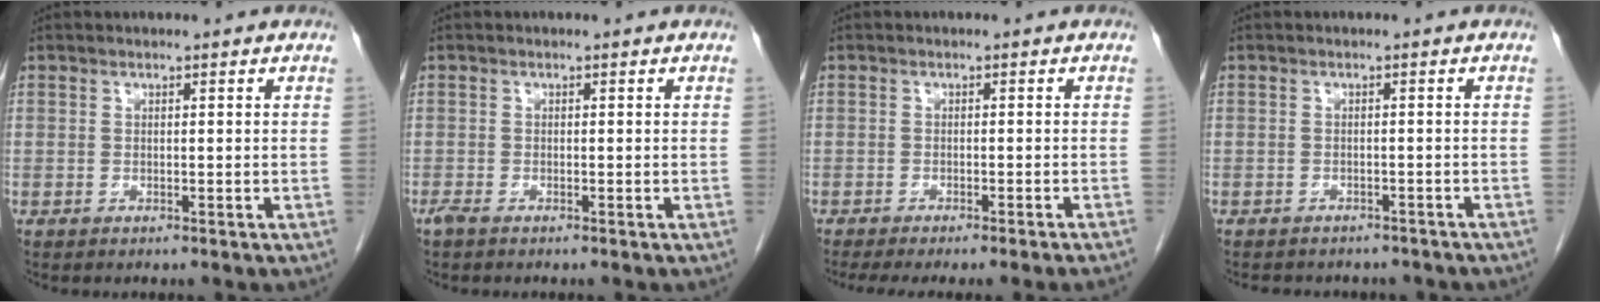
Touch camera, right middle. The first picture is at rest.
{"total": 0.9, "force": [-0.8, 0.1, 0.5], "torque": [-0.019, -0.004, -0.016]}
{"total": 8.5, "force": [-7.3, -0.8, 4.3], "torque": [-0.034, -0.013, -0.101]}
{"total": 8.8, "force": [-7.6, 3.5, 2.7], "torque": [-0.044, 0.008, -0.080]}